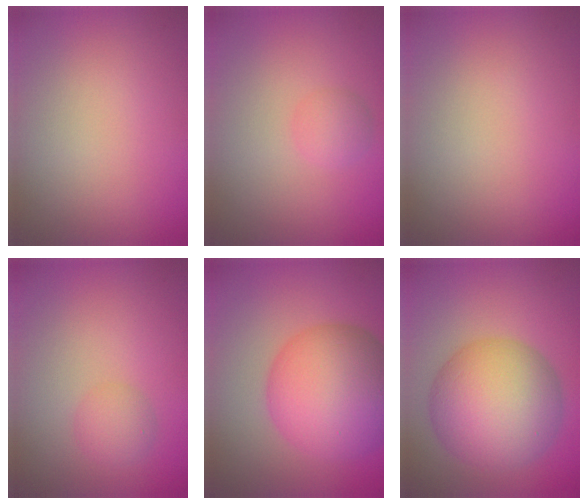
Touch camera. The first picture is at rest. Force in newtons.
{"total": 1.5, "press": 1.5, "slide": 0.1}
{"total": 0.0}
{"total": 1.6, "press": 1.6, "slide": 0.1}
{"total": 11.1, "press": 11.0, "slide": 0.3}
{"total": 10.4, "press": 10.4, "slide": 0.5}